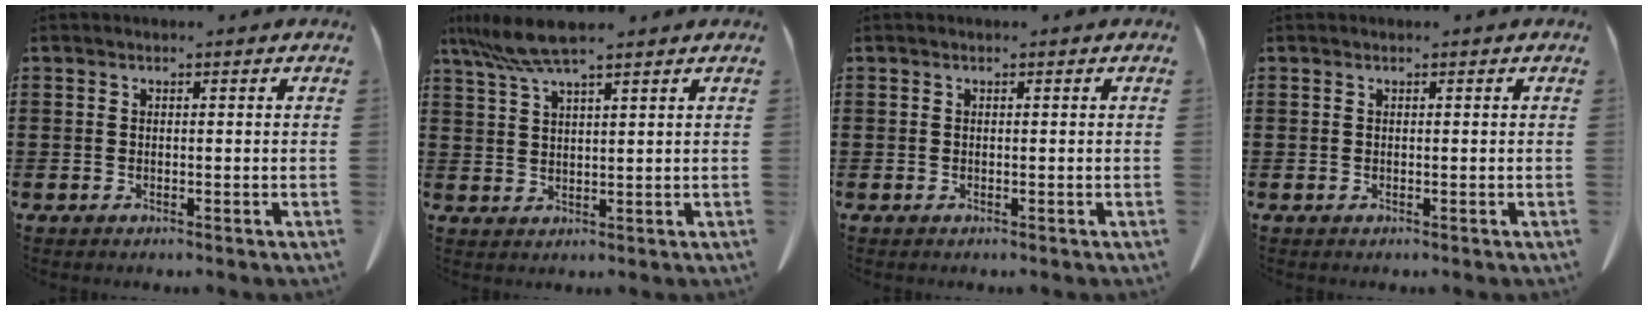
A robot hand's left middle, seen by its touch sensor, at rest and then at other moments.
{"total": 6.4, "force": [4.9, 0.5, 4.1], "torque": [-0.100, -0.014, 0.087]}
{"total": 0.0}
{"total": 0.0}